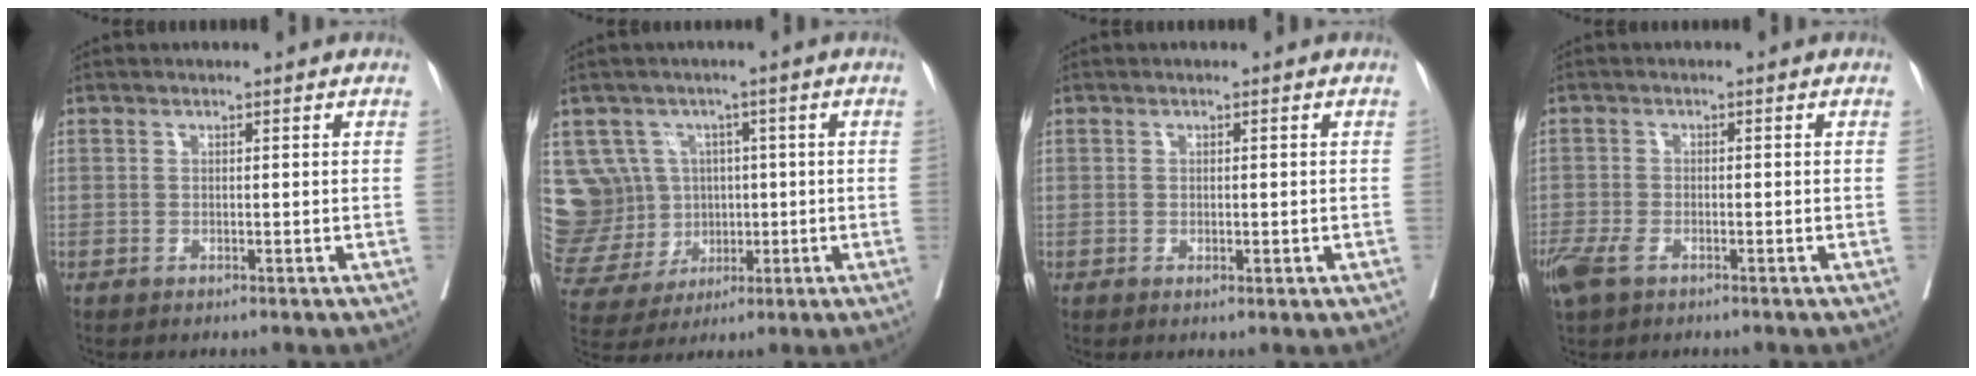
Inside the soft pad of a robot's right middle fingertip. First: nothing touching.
{"total": 11.3, "force": [1.8, 11.0, 1.7], "torque": [-0.056, 0.047, 0.061]}
{"total": 1.2, "force": [-0.3, 0.4, 1.0], "torque": [-0.018, -0.003, -0.001]}
{"total": 4.7, "force": [-3.1, 2.1, 2.9], "torque": [-0.062, -0.008, -0.056]}